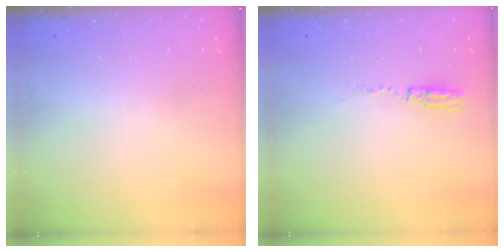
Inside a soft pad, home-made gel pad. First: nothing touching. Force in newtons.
{"total": 3.1, "press": 2.5, "slide": 1.9}